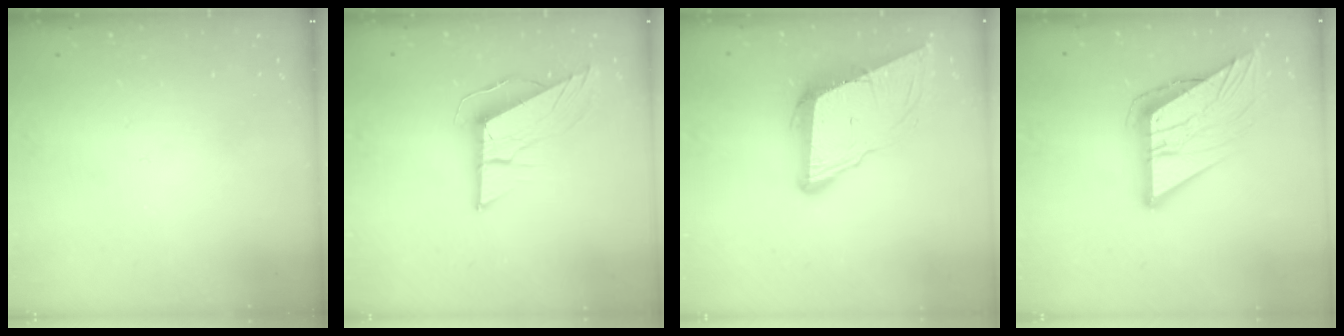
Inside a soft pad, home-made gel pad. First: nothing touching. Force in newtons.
{"total": 9.4, "press": 9.4, "slide": 0.6}
{"total": 10.5, "press": 9.9, "slide": 3.6}
{"total": 12.8, "press": 12.7, "slide": 1.5}